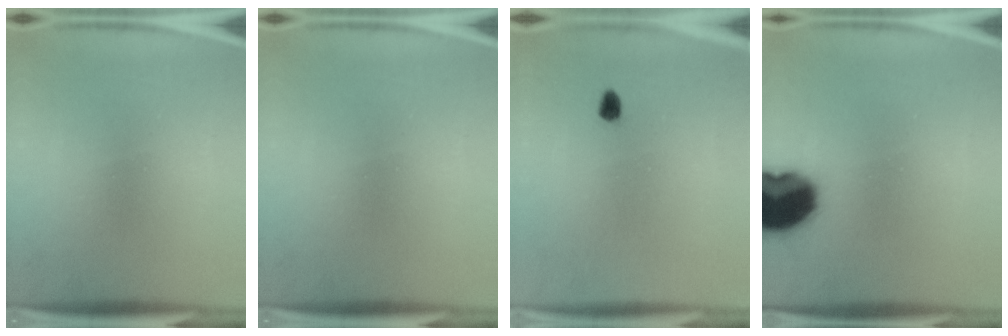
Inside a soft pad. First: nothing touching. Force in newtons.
{"total": 0.0}
{"total": 1.5}
{"total": 18.4}